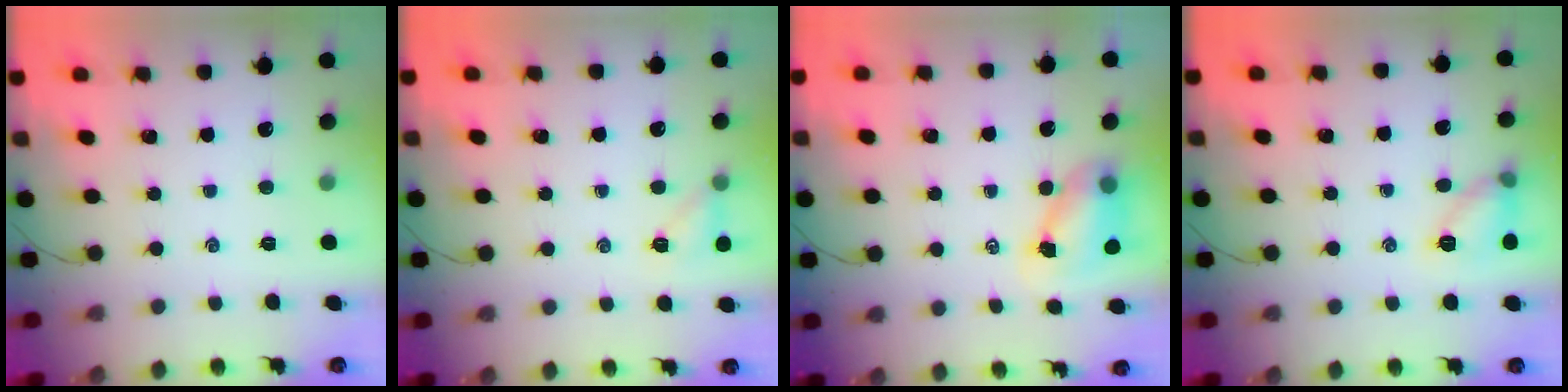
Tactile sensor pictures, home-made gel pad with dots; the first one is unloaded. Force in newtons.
{"total": 5.6, "press": 5.4, "slide": 1.7}
{"total": 6.4, "press": 6.4, "slide": 1.0}
{"total": 8.9, "press": 8.9, "slide": 0.6}